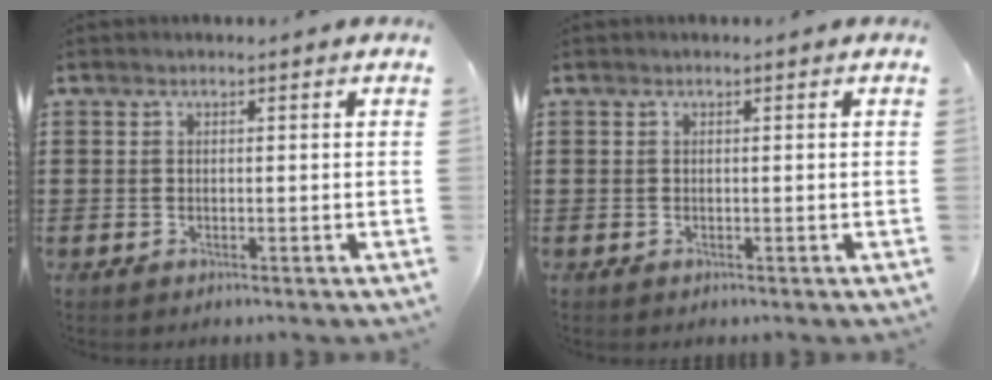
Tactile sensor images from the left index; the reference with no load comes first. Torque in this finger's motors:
{"motor_torque": [0.00, 0.00, 0.01, 0.00]}